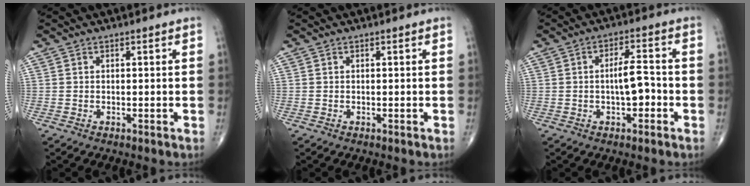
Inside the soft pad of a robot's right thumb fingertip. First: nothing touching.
{"total": 0.0}
{"total": 5.7, "force": [-1.0, 2.3, 5.1], "torque": [-0.079, 0.019, -0.019]}